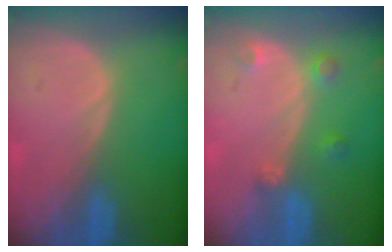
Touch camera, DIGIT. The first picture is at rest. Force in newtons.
{"total": 2.6, "press": 2.5, "slide": 0.5}